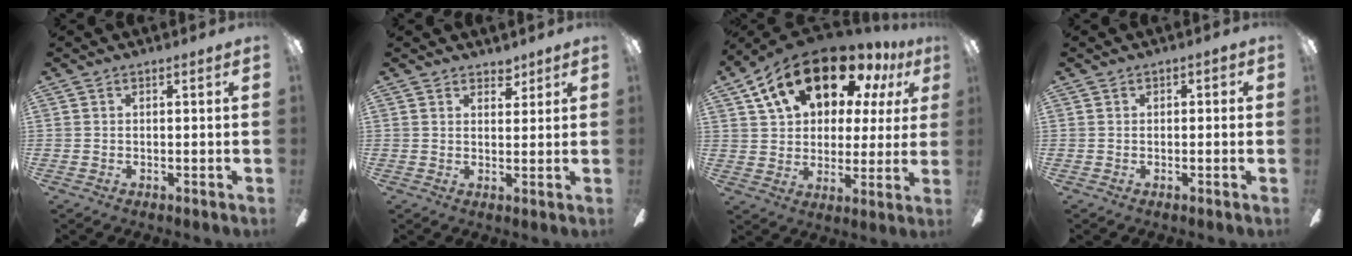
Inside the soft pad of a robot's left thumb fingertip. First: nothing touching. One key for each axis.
{"total": 3.2, "fx": 2.7, "fy": 1.6, "fz": 0.7, "tx": 0.007, "ty": -0.016, "tz": 0.047}
{"total": 21.4, "fx": 12.6, "fy": 11.9, "fz": 12.5, "tx": -0.214, "ty": -0.057, "tz": 0.220}
{"total": 0.9, "fx": -0.4, "fy": 0.7, "fz": 0.3, "tx": -0.005, "ty": 0.004, "tz": -0.008}